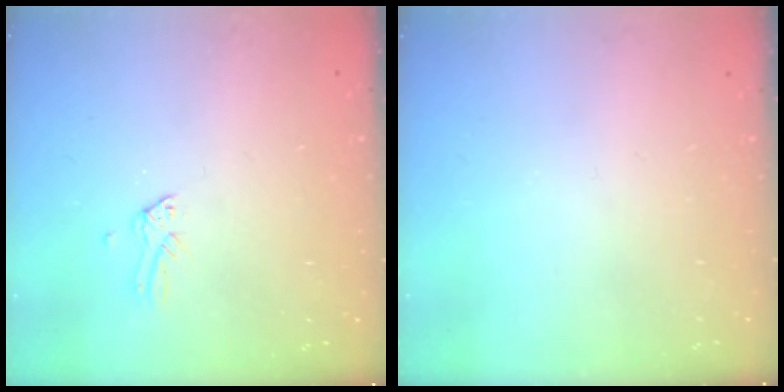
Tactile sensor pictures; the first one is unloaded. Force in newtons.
{"total": 0.0}